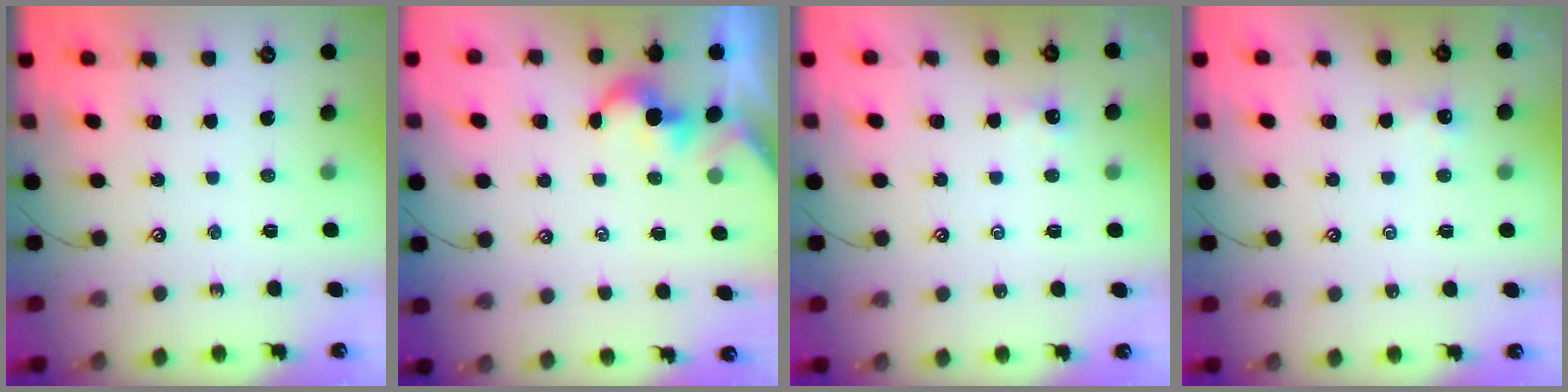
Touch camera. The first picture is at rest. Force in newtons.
{"total": 2.9, "press": 2.9, "slide": 0.2}
{"total": 0.9, "press": 0.8, "slide": 0.3}
{"total": 0.9, "press": 0.8, "slide": 0.3}